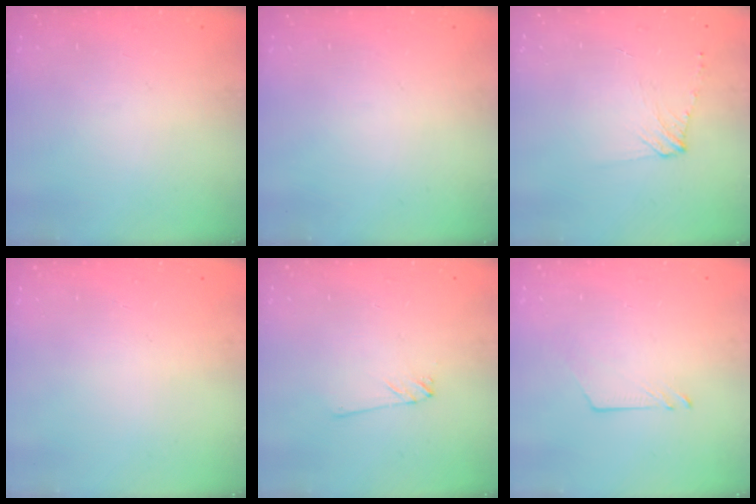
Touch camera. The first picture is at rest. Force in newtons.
{"total": 0.0}
{"total": 6.1, "press": 6.0, "slide": 1.0}
{"total": 0.0}
{"total": 1.2, "press": 1.2, "slide": 0.1}
{"total": 3.5, "press": 3.4, "slide": 0.3}